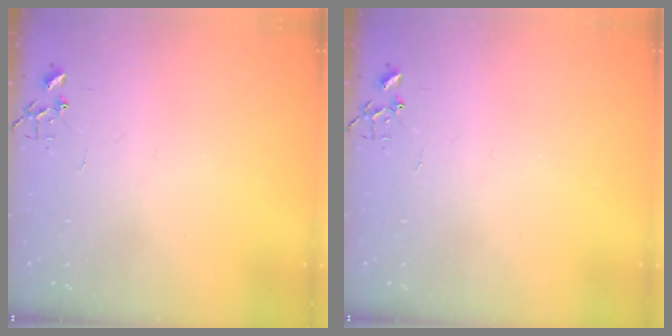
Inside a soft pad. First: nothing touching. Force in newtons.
{"total": 0.0}